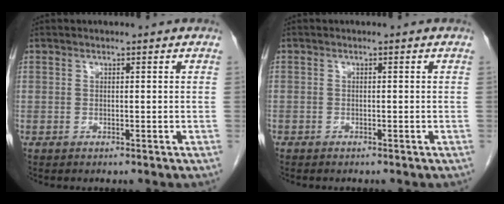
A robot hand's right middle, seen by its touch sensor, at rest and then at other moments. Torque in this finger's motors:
{"motor_torque": [0.95, -1.19, 0.22, -0.03]}